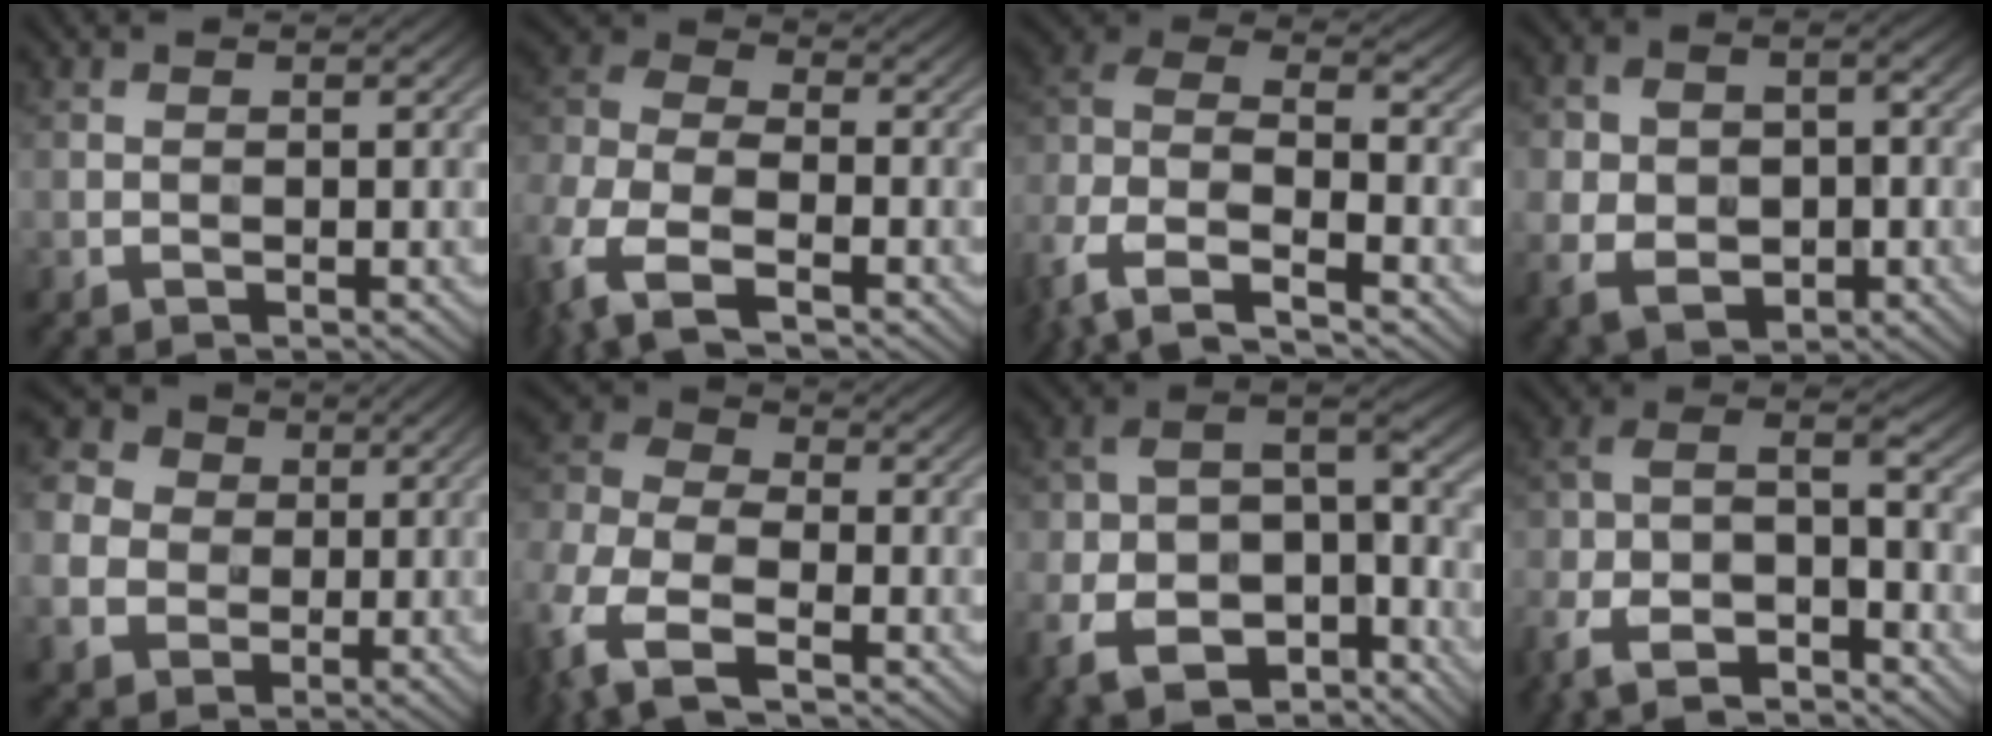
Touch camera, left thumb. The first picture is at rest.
{"total": 10.3, "force": [-5.3, 5.6, 6.8], "torque": [-0.163, -0.011, -0.124]}
{"total": 11.1, "force": [-6.0, 5.4, 7.5], "torque": [-0.188, -0.012, -0.127]}
{"total": 8.5, "force": [-1.8, 6.2, 5.4], "torque": [-0.098, -0.025, -0.027]}
{"total": 9.2, "force": [0.0, 8.2, 4.1], "torque": [-0.149, -0.008, -0.006]}
{"total": 11.1, "force": [-5.1, 6.5, 7.4], "torque": [-0.190, -0.009, -0.120]}
{"total": 15.2, "force": [-8.8, 8.8, 8.7], "torque": [-0.216, -0.057, -0.134]}
{"total": 11.6, "force": [-7.5, 4.6, 7.6], "torque": [-0.167, -0.019, -0.145]}